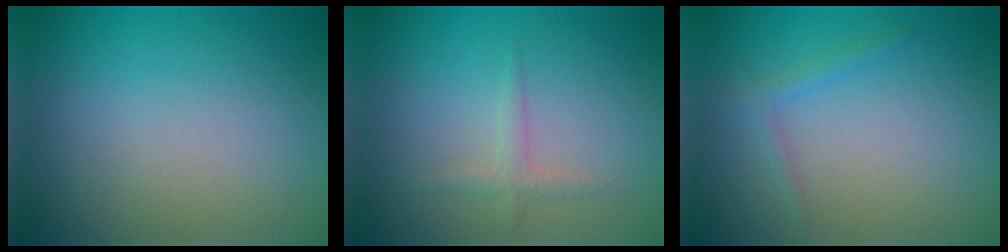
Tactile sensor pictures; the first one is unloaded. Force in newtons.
{"total": 1.3, "press": 1.3, "slide": 0.0}
{"total": 1.3, "press": 1.2, "slide": 0.1}